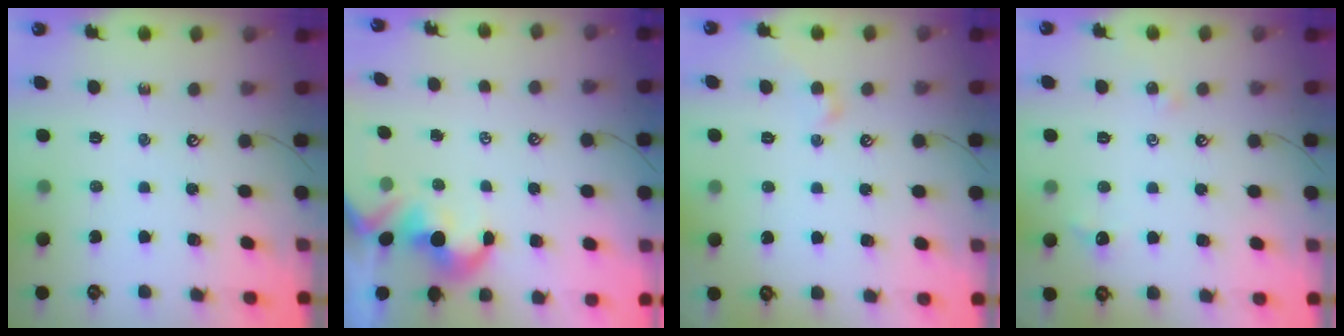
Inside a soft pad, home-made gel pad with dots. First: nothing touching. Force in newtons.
{"total": 2.1, "press": 1.9, "slide": 0.8}
{"total": 1.7, "press": 1.6, "slide": 0.7}
{"total": 1.6, "press": 1.5, "slide": 0.6}